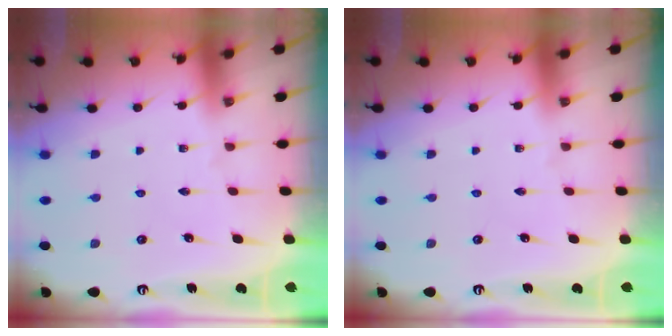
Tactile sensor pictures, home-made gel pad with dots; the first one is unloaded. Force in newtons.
{"total": 0.0}